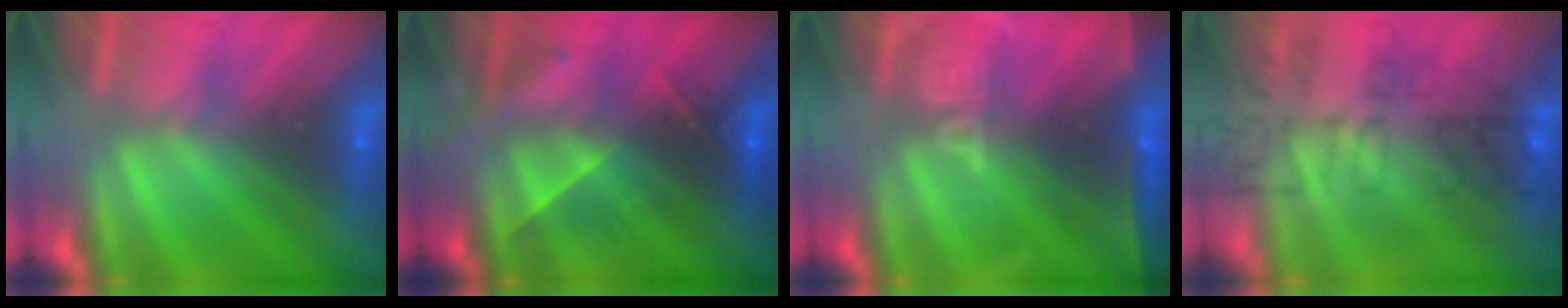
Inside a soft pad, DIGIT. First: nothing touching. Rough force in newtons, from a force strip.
{"total": 2.8}
{"total": 6.9}
{"total": 8.9}